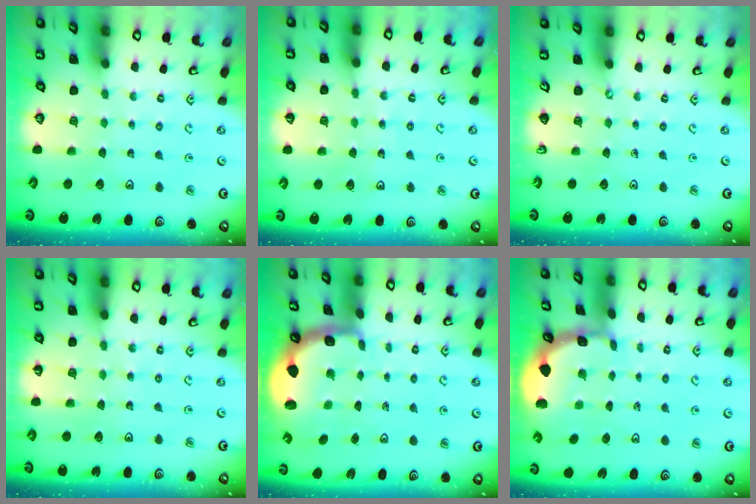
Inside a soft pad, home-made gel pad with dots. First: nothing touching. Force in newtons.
{"total": 4.4, "press": 4.3, "slide": 1.1}
{"total": 0.0}
{"total": 3.0, "press": 3.0, "slide": 0.2}
{"total": 2.2, "press": 2.0, "slide": 0.8}
{"total": 2.7, "press": 2.7, "slide": 0.3}